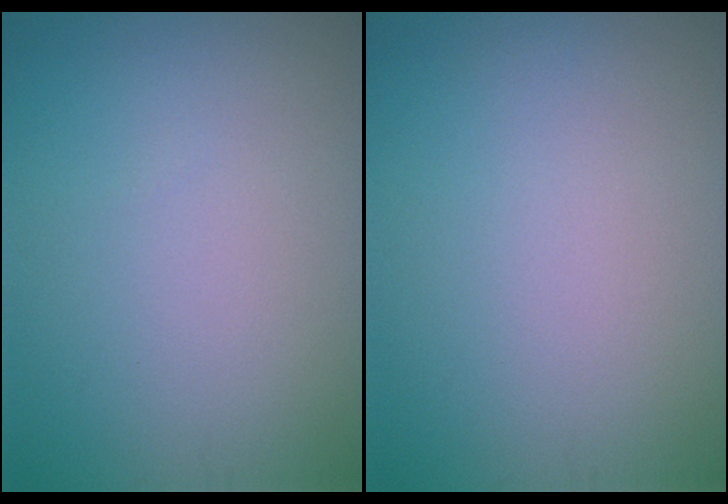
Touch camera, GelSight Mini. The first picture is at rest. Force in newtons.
{"total": 0.0}